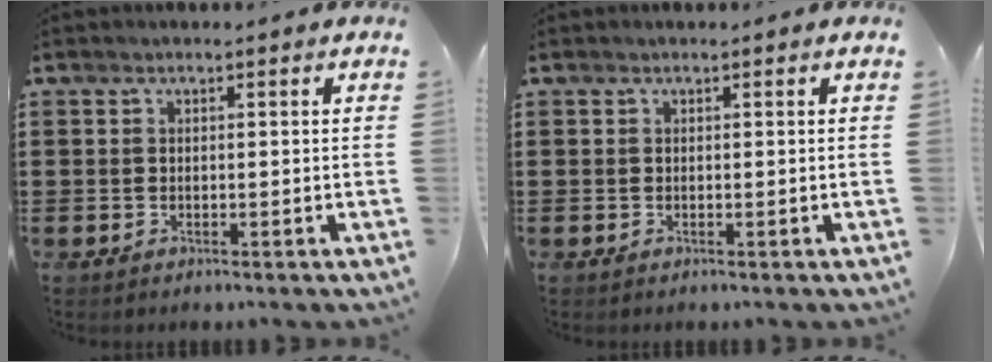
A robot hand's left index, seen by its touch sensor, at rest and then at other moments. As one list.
[{"total": 0.0}]